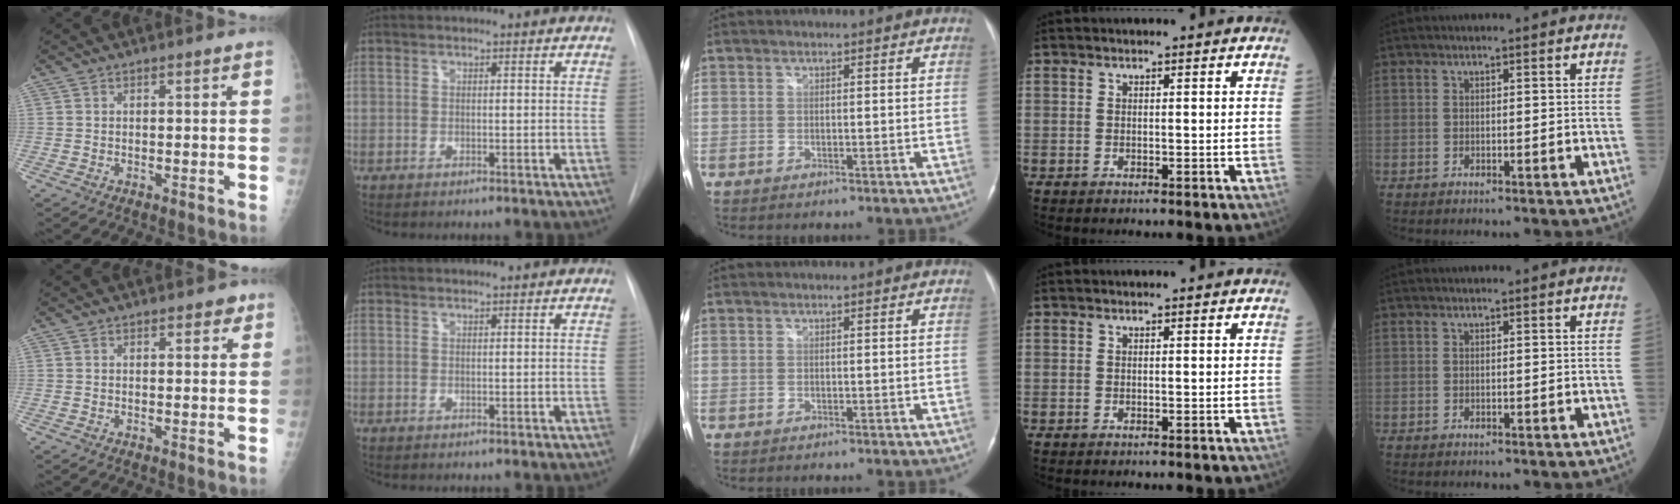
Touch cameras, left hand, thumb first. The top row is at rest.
{"thumb": {"total": 2.0, "force": [1.3, 1.1, 1.0], "torque": [0.004, -0.003, 0.011]}, "index": {"total": 1.0, "force": [1.0, 0.0, 0.2], "torque": [-0.003, 0.014, 0.019]}}